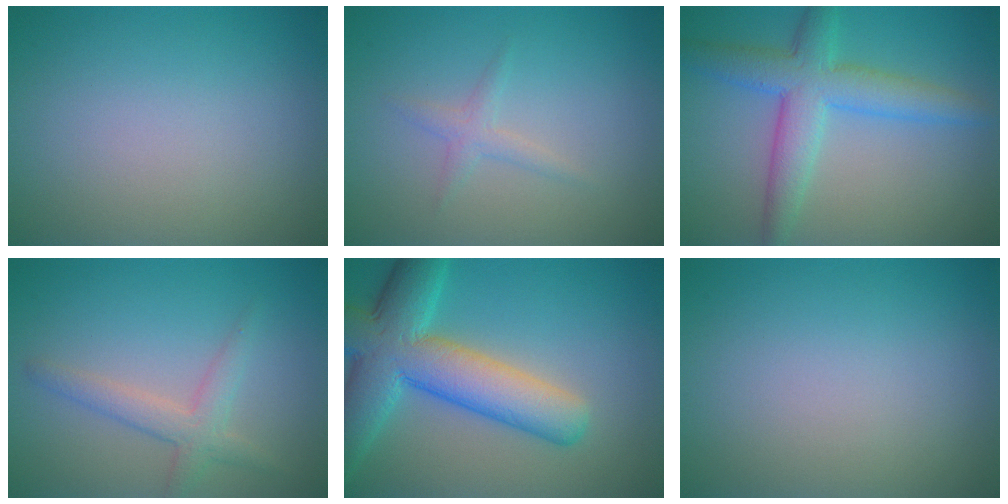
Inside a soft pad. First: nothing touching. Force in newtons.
{"total": 1.3, "press": 1.3, "slide": 0.0}
{"total": 5.5, "press": 5.5, "slide": 0.0}
{"total": 2.6, "press": 2.6, "slide": 0.1}
{"total": 9.4, "press": 9.4, "slide": 0.4}
{"total": 0.0}